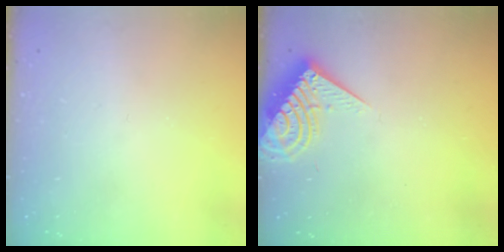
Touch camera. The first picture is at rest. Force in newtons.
{"total": 9.1, "press": 9.0, "slide": 0.8}